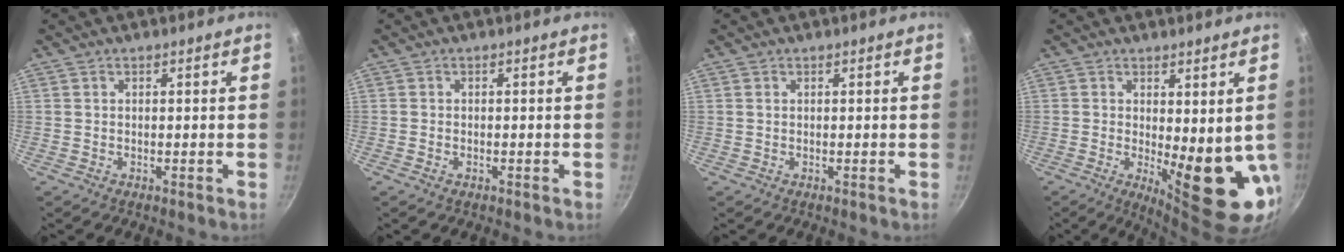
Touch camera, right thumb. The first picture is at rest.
{"total": 0.9, "force": [-0.5, 0.6, 0.5], "torque": [-0.009, 0.000, -0.009]}
{"total": 0.0}
{"total": 11.9, "force": [-0.4, 4.3, 11.1], "torque": [-0.132, -0.022, 0.009]}